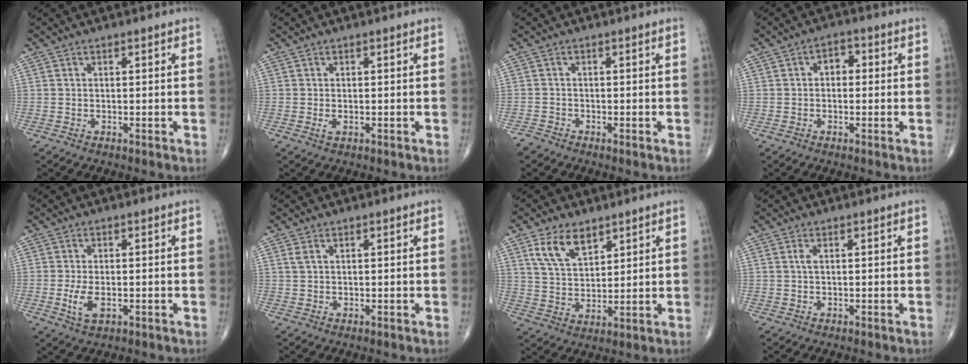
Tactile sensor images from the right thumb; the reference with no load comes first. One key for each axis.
{"total": 0.9, "fx": -0.2, "fy": 0.5, "fz": 0.7, "tx": -0.013, "ty": 0.000, "tz": -0.003}
{"total": 1.3, "fx": -1.2, "fy": 0.4, "fz": -0.1, "tx": 0.003, "ty": -0.002, "tz": -0.029}
{"total": 3.5, "fx": 0.2, "fy": 2.4, "fz": 2.5, "tx": -0.020, "ty": 0.015, "tz": -0.004}
{"total": 4.2, "fx": -1.0, "fy": 2.1, "fz": 3.5, "tx": -0.072, "ty": -0.006, "tz": -0.015}
{"total": 1.1, "fx": 0.5, "fy": 0.5, "fz": 0.7, "tx": -0.020, "ty": 0.010, "tz": 0.015}
{"total": 8.1, "fx": 4.8, "fy": 4.3, "fz": 4.9, "tx": -0.075, "ty": -0.025, "tz": 0.097}
{"total": 1.0, "fx": 0.3, "fy": 0.3, "fz": 0.9, "tx": -0.024, "ty": 0.005, "tz": 0.007}